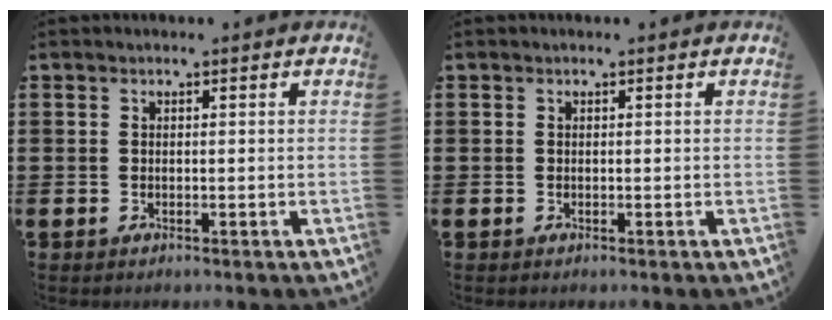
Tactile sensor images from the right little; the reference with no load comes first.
{"total": 0.0}